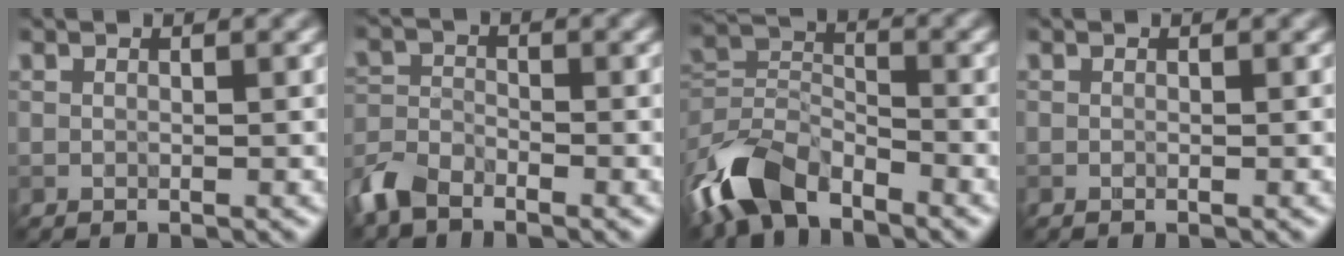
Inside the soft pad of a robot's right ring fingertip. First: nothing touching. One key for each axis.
{"total": 3.7, "fx": -3.0, "fy": 1.7, "fz": 1.5, "tx": -0.032, "ty": -0.001, "tz": -0.073}
{"total": 7.5, "fx": -5.1, "fy": 3.8, "fz": 4.0, "tx": -0.079, "ty": -0.002, "tz": -0.115}
{"total": 0.0}